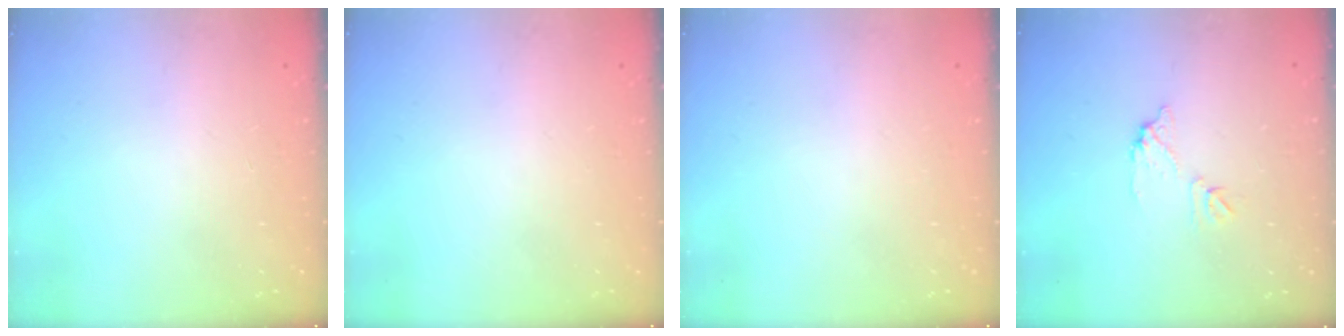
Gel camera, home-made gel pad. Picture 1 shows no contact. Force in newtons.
{"total": 0.0}
{"total": 0.0}
{"total": 7.4, "press": 7.4, "slide": 0.4}